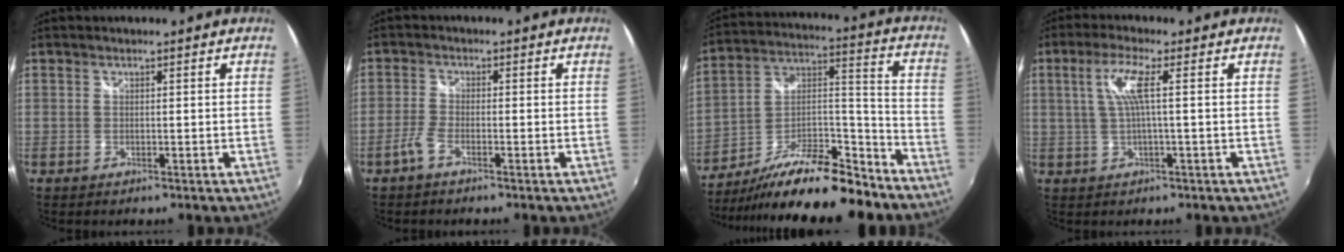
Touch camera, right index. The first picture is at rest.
{"total": 2.9, "force": [-1.9, 0.6, 2.0], "torque": [-0.056, 0.000, -0.044]}
{"total": 21.2, "force": [-16.2, 5.2, 12.6], "torque": [-0.222, -0.002, -0.265]}
{"total": 5.3, "force": [0.8, -0.2, 5.2], "torque": [-0.106, 0.001, 0.022]}